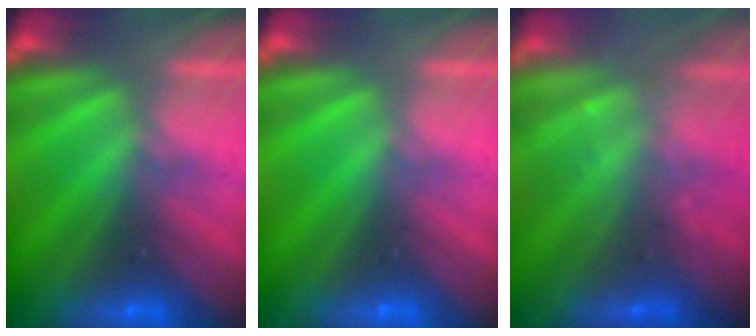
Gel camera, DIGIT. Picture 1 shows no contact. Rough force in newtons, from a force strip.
{"total": 0.0}
{"total": 2.2}